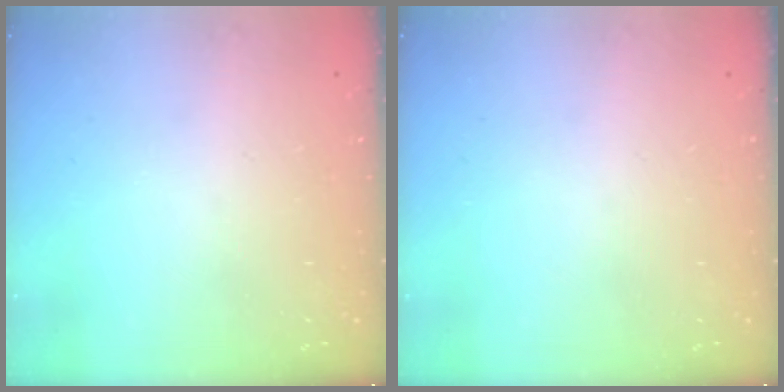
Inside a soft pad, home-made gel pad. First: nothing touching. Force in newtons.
{"total": 0.0}